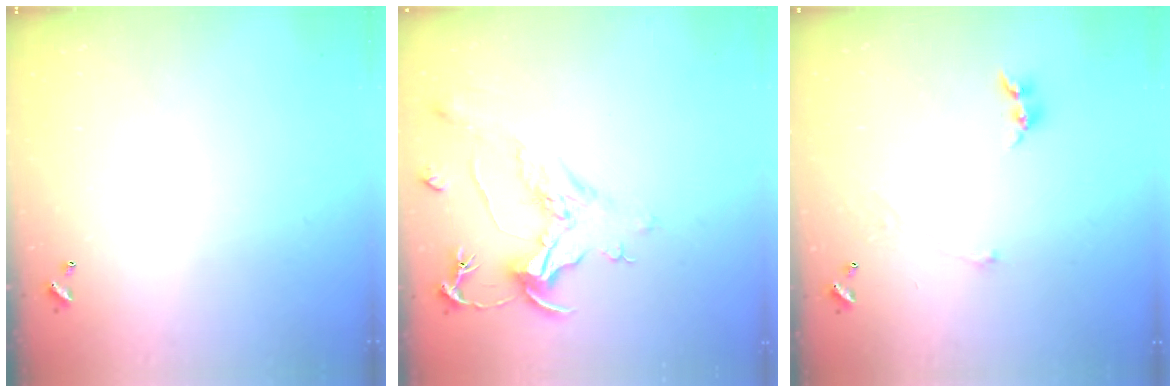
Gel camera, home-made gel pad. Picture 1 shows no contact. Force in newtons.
{"total": 2.1, "press": 1.6, "slide": 1.4}
{"total": 1.3, "press": 1.2, "slide": 0.5}